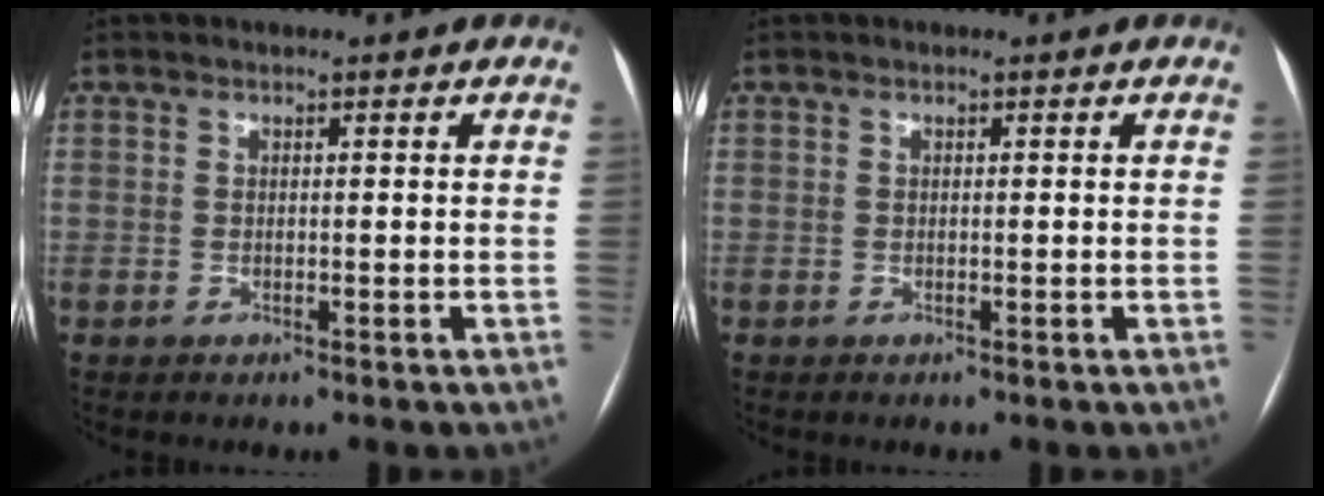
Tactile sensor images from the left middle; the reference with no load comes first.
{"total": 0.0}